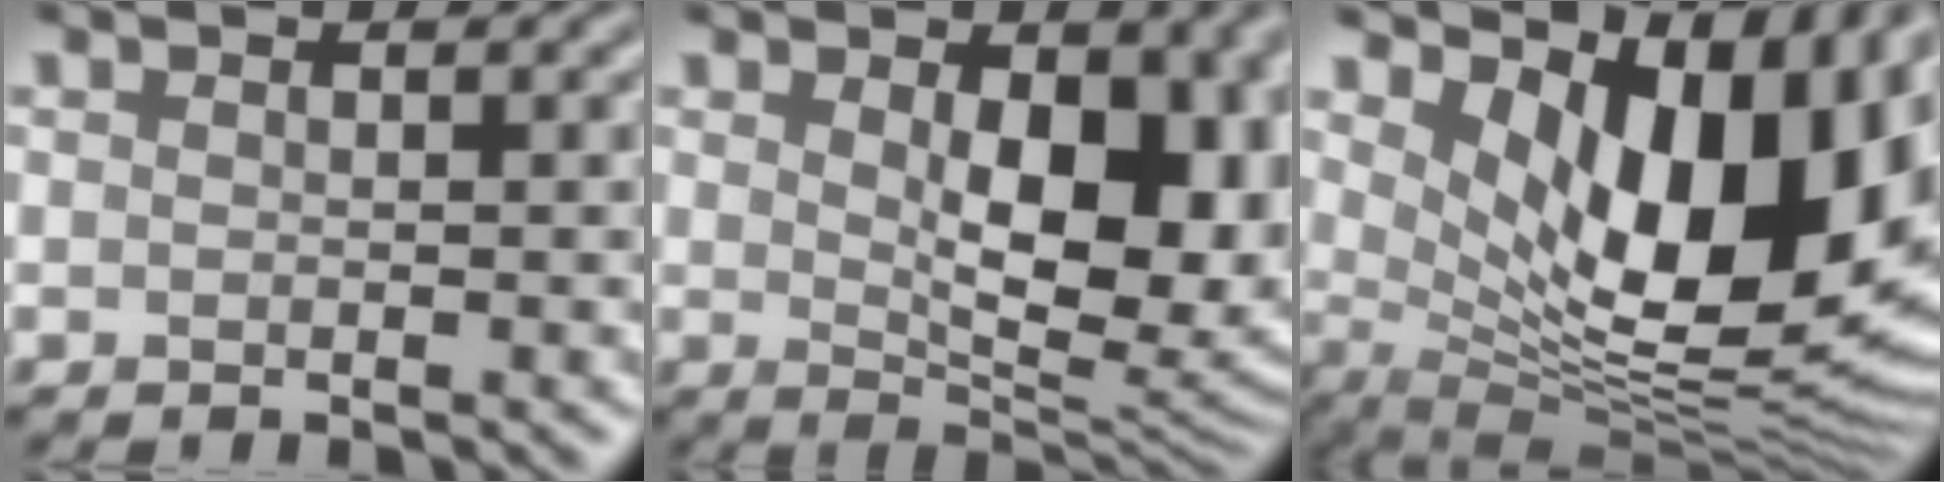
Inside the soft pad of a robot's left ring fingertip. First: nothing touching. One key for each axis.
{"total": 10.2, "fx": 1.3, "fy": 5.5, "fz": 8.5, "tx": -0.114, "ty": -0.010, "tz": 0.028}
{"total": 13.5, "fx": 3.2, "fy": 6.5, "fz": 11.4, "tx": -0.161, "ty": -0.024, "tz": 0.067}